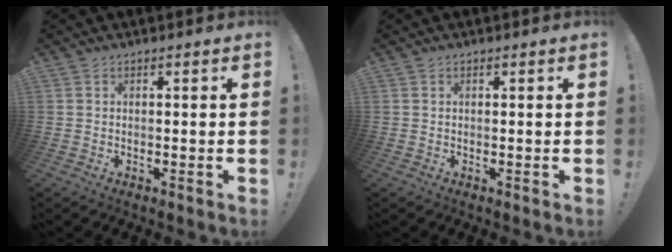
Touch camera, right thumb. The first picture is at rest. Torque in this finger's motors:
{"motor_torque": [-0.05, 0.11, 0.14, 0.04, -0.09]}